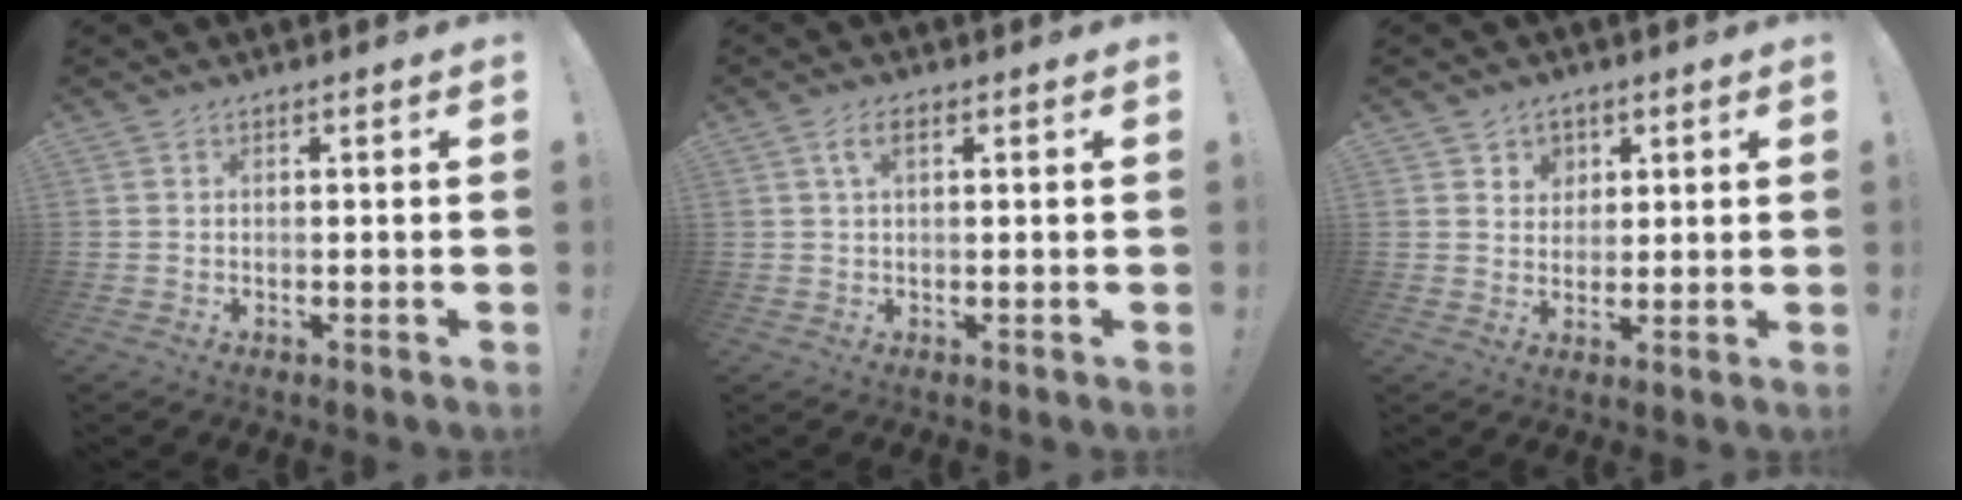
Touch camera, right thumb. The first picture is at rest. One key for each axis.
{"total": 3.5, "fx": 1.2, "fy": 1.5, "fz": 2.9, "tx": -0.050, "ty": 0.004, "tz": 0.020}
{"total": 4.9, "fx": 2.4, "fy": 4.3, "fz": 0.6, "tx": 0.003, "ty": -0.019, "tz": 0.043}